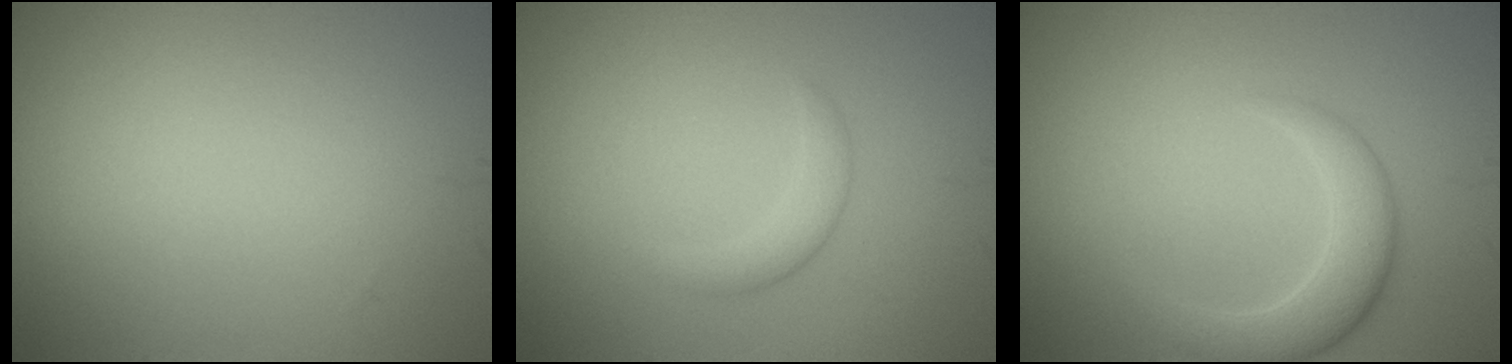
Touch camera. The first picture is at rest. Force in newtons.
{"total": 1.7, "press": 1.7, "slide": 0.2}
{"total": 3.4, "press": 3.4, "slide": 0.3}